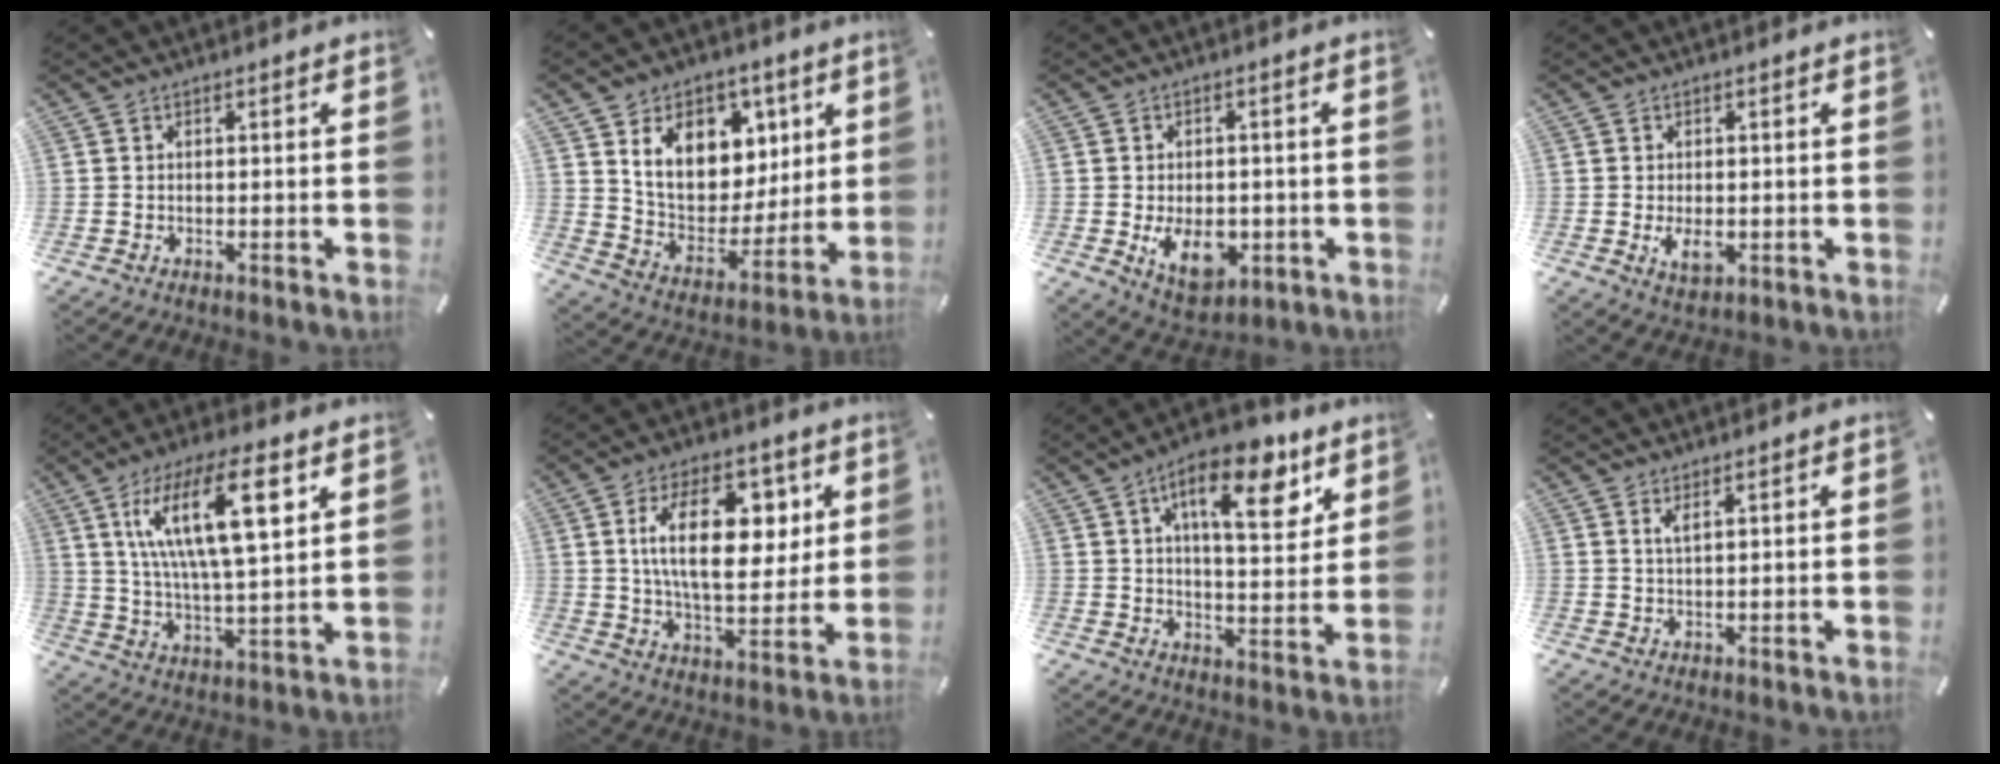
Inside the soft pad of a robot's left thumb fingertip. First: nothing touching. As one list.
[{"total": 15.9, "force": [7.0, 12.1, 7.5], "torque": [-0.119, -0.036, 0.134]}, {"total": 10.2, "force": [-2.4, 6.6, 7.5], "torque": [-0.124, -0.003, -0.038]}, {"total": 4.2, "force": [-0.6, 2.5, 3.3], "torque": [-0.062, -0.011, -0.017]}, {"total": 18.7, "force": [8.6, 6.4, 15.3], "torque": [-0.284, -0.010, 0.133]}, {"total": 18.5, "force": [5.5, 9.8, 14.7], "torque": [-0.244, 0.006, 0.088]}, {"total": 16.4, "force": [8.5, 6.9, 12.2], "torque": [-0.171, -0.038, 0.135]}, {"total": 2.2, "force": [1.4, 0.4, 1.7], "torque": [-0.036, 0.001, 0.024]}]